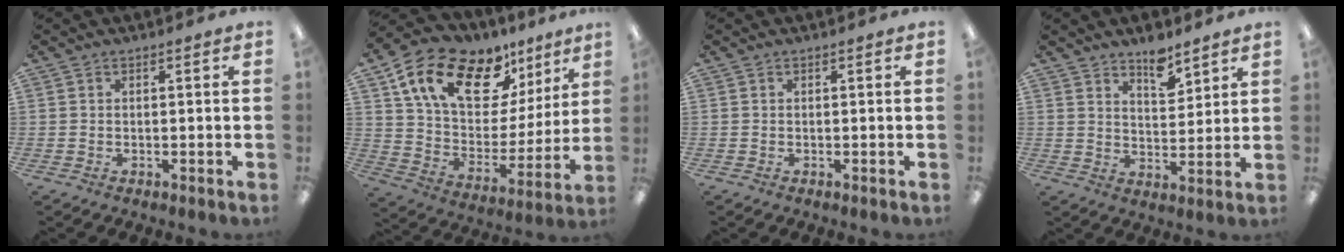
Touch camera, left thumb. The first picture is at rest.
{"total": 18.3, "force": [12.1, 9.6, 9.8], "torque": [-0.176, -0.069, 0.218]}
{"total": 0.0}
{"total": 6.6, "force": [5.6, 2.5, 2.5], "torque": [-0.015, -0.045, 0.095]}